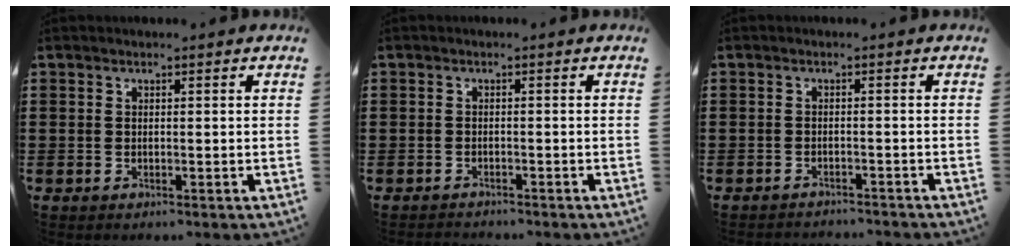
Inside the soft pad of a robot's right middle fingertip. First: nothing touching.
{"total": 1.2, "force": [-1.2, 0.1, -0.2], "torque": [0.000, 0.002, -0.026]}
{"total": 1.5, "force": [-1.5, -0.1, 0.0], "torque": [-0.006, 0.000, -0.031]}